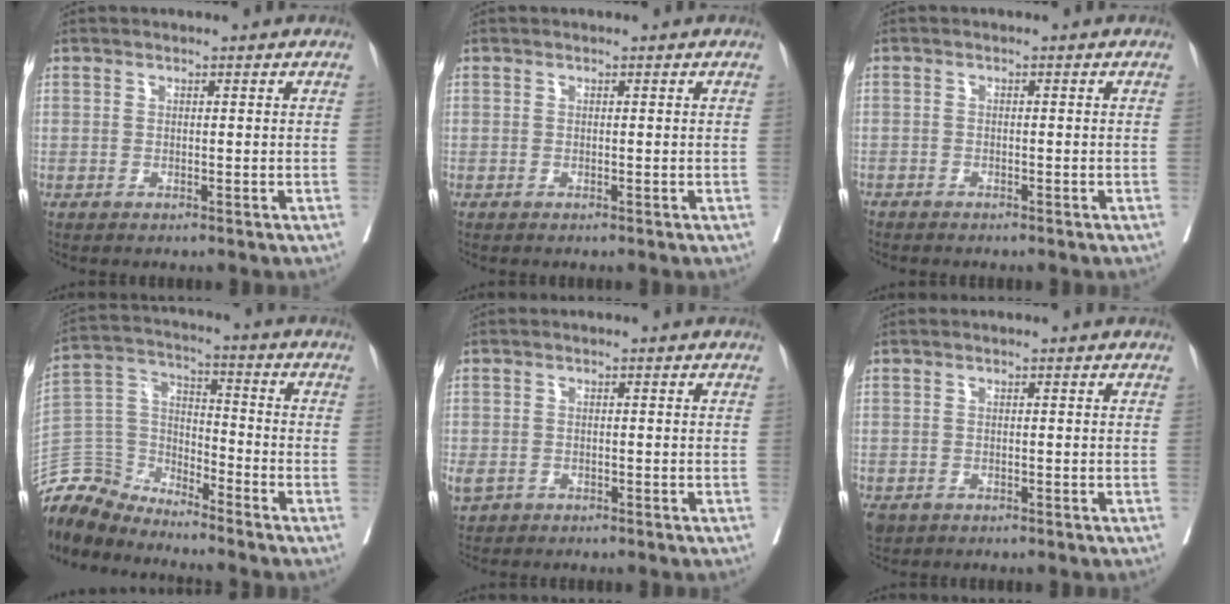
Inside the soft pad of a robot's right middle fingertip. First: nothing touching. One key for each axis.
{"total": 0.0}
{"total": 1.5, "fx": -1.4, "fy": 0.5, "fz": -0.1, "tx": -0.004, "ty": 0.002, "tz": -0.024}
{"total": 10.4, "fx": -10.3, "fy": 1.5, "fz": -0.9, "tx": 0.010, "ty": 0.041, "tz": -0.212}
{"total": 2.4, "fx": -1.6, "fy": 1.6, "fz": 0.9, "tx": -0.032, "ty": 0.001, "tz": -0.024}
{"total": 3.3, "fx": -1.9, "fy": 2.4, "fz": 1.1, "tx": -0.027, "ty": -0.004, "tz": -0.030}